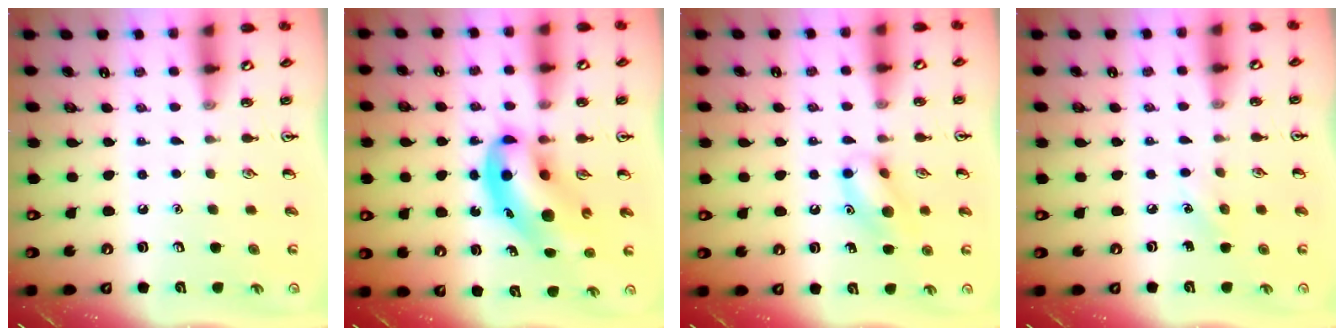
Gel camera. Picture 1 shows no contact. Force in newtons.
{"total": 11.6, "press": 11.2, "slide": 3.2}
{"total": 10.8, "press": 10.7, "slide": 1.8}
{"total": 4.3, "press": 4.0, "slide": 1.5}